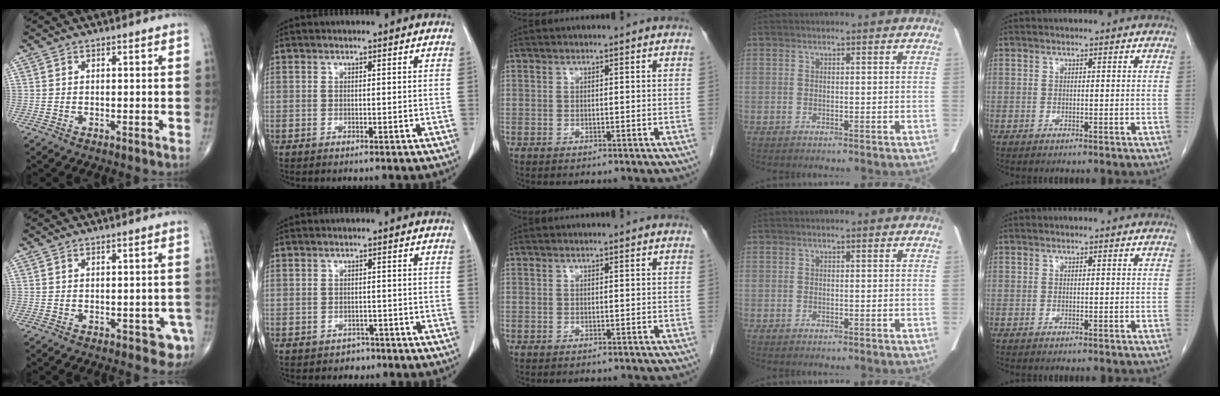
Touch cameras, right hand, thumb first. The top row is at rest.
{"thumb": {"total": 4.0, "force": [-1.9, 2.2, 2.8], "torque": [-0.013, 0.006, -0.020]}, "index": {"total": 2.0, "force": [-1.3, 1.5, 0.1], "torque": [-0.005, 0.010, -0.016]}}